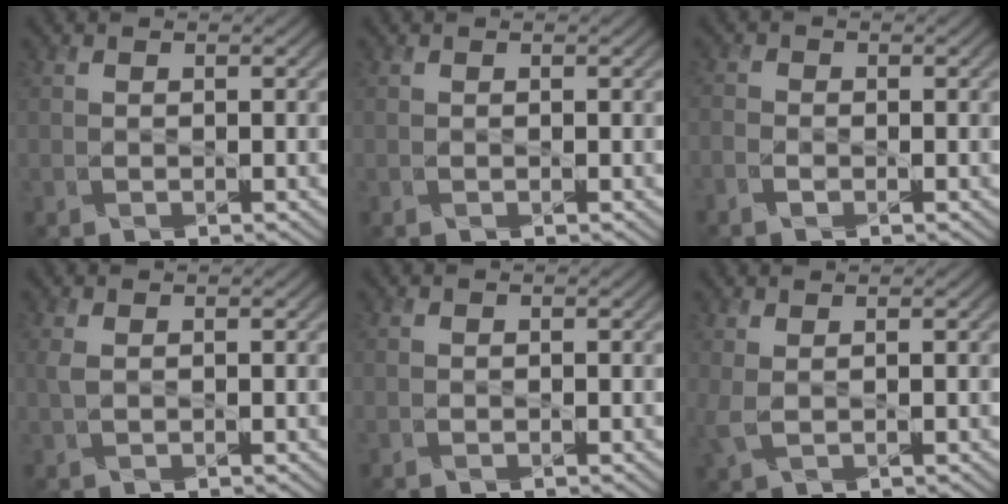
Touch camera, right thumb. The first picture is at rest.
{"total": 0.0}
{"total": 1.4, "force": [-1.1, 0.8, 0.5], "torque": [-0.010, -0.005, -0.026]}
{"total": 1.0, "force": [0.4, 0.3, 0.8], "torque": [-0.028, 0.001, 0.010]}
{"total": 0.0}
{"total": 2.0, "force": [1.1, 0.6, 1.5], "torque": [-0.046, 0.003, 0.021]}